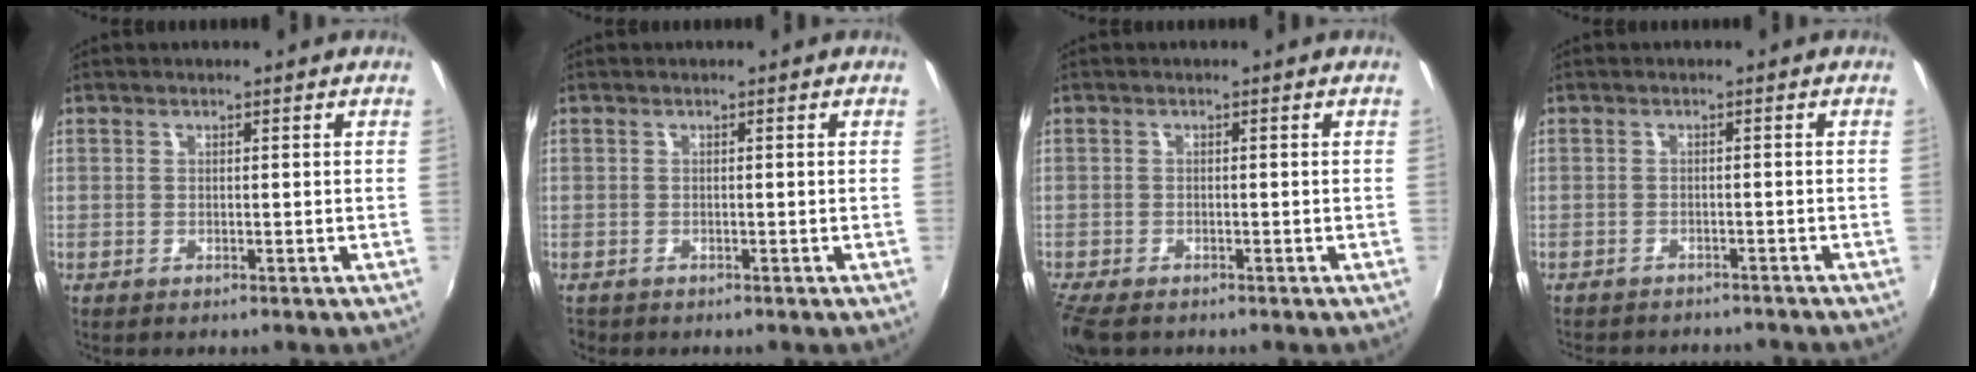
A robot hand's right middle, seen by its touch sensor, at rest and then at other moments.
{"total": 1.0, "force": [-0.7, 0.6, 0.1], "torque": [-0.006, -0.003, -0.013]}
{"total": 5.4, "force": [-4.2, 1.9, 2.7], "torque": [-0.072, -0.029, -0.082]}
{"total": 7.1, "force": [-6.5, 1.9, 2.2], "torque": [-0.057, -0.014, -0.090]}